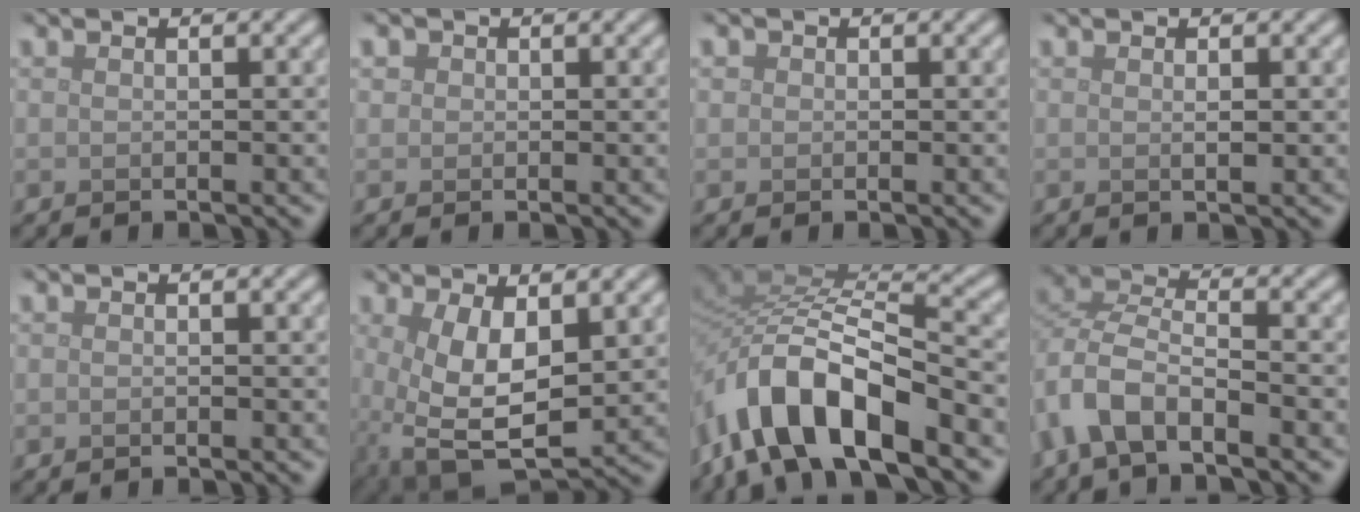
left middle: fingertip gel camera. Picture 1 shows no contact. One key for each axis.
{"total": 1.1, "fx": 0.4, "fy": 1.0, "fz": 0.2, "tx": 0.003, "ty": -0.001, "tz": 0.001}
{"total": 0.7, "fx": 0.1, "fy": 0.7, "fz": 0.0, "tx": 0.006, "ty": -0.001, "tz": -0.002}
{"total": 0.6, "fx": 0.1, "fy": 0.2, "fz": 0.6, "tx": -0.011, "ty": -0.001, "tz": 0.002}
{"total": 0.0}
{"total": 7.8, "fx": 0.0, "fy": 4.2, "fz": 6.6, "tx": -0.144, "ty": -0.018, "tz": 0.008}
{"total": 11.6, "fx": -6.2, "fy": 4.9, "fz": 8.5, "tx": -0.154, "ty": 0.012, "tz": -0.128}
{"total": 5.6, "fx": -3.4, "fy": 2.5, "fz": 3.7, "tx": -0.071, "ty": 0.003, "tz": -0.078}